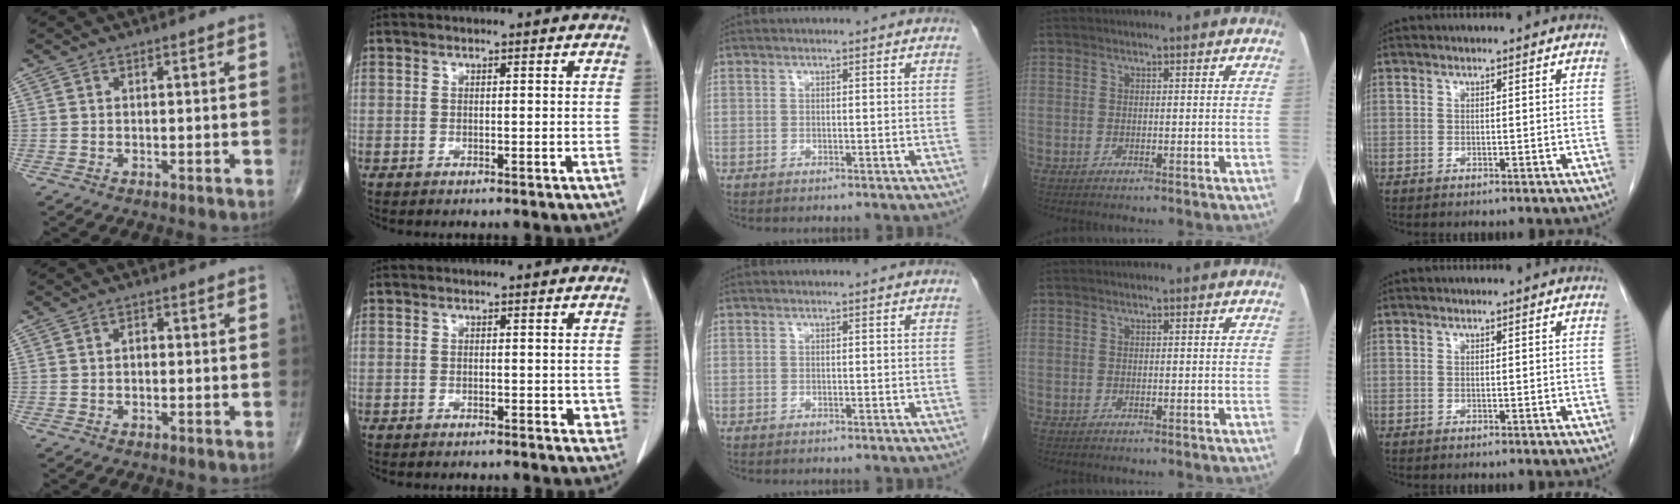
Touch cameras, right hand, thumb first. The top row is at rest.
{"thumb": {"total": 1.4, "force": [-0.1, 0.9, 1.0], "torque": [-0.012, 0.005, -0.003]}, "index": {"total": 2.2, "force": [-0.3, 1.3, 1.8], "torque": [-0.010, 0.001, -0.004]}}